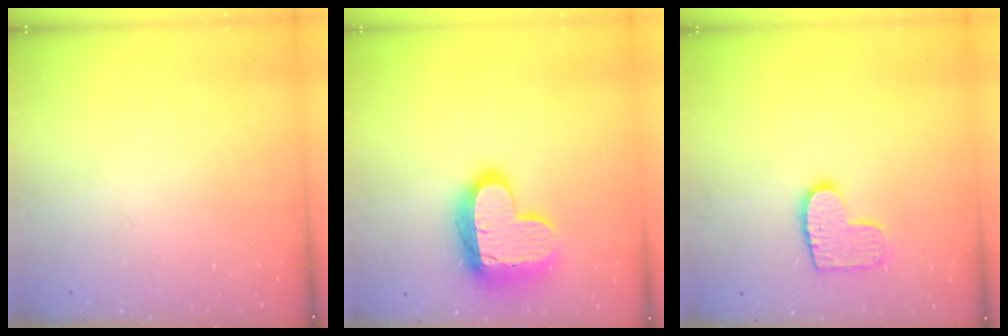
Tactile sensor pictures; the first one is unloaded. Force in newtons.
{"total": 18.5, "press": 18.5, "slide": 1.4}
{"total": 10.2, "press": 10.1, "slide": 0.5}